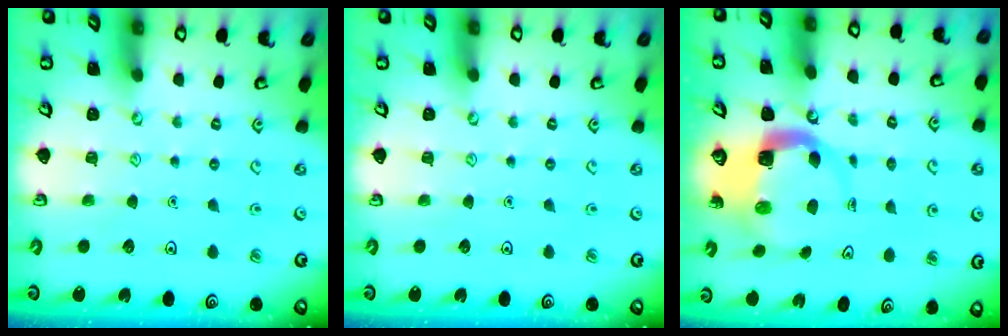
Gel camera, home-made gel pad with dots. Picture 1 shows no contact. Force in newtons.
{"total": 0.0}
{"total": 4.0, "press": 4.0, "slide": 0.3}